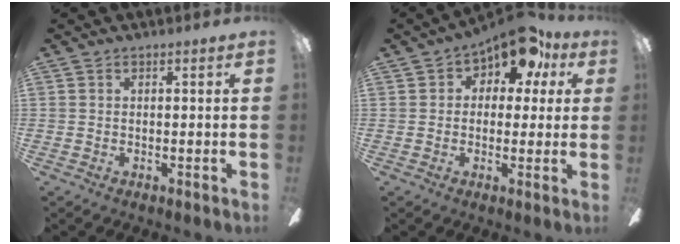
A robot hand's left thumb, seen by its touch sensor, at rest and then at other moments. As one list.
[{"total": 11.5, "force": [7.1, 6.4, 6.5], "torque": [-0.090, -0.036, 0.126]}]